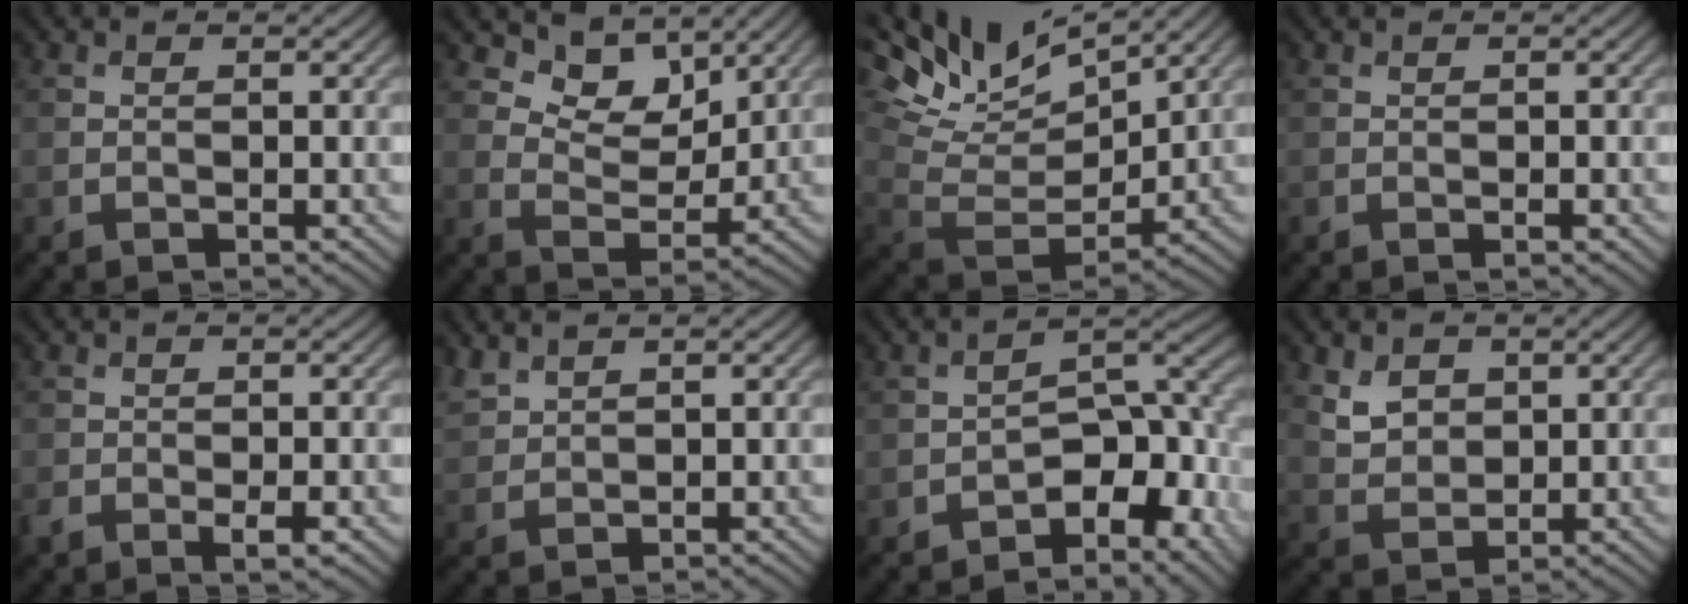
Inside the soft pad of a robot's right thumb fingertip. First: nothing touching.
{"total": 7.0, "force": [4.7, 3.9, 3.5], "torque": [-0.067, -0.013, 0.080]}
{"total": 12.7, "force": [8.5, 4.9, 8.1], "torque": [-0.204, 0.012, 0.153]}
{"total": 0.6, "force": [-0.2, 0.2, 0.5], "torque": [-0.007, -0.004, -0.002]}
{"total": 3.2, "force": [-1.8, 1.6, 2.1], "torque": [-0.041, -0.010, -0.031]}
{"total": 2.6, "force": [2.1, 1.1, 1.1], "torque": [-0.033, 0.006, 0.053]}
{"total": 7.4, "force": [-3.9, 3.5, 5.1], "torque": [-0.057, 0.006, -0.072]}
{"total": 4.0, "force": [1.8, 2.9, 2.0], "torque": [-0.053, -0.006, 0.038]}